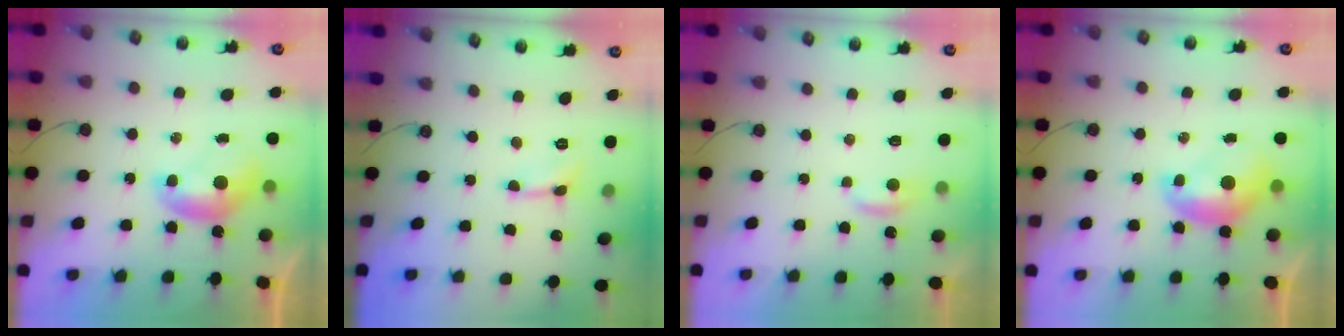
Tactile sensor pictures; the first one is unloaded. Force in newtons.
{"total": 1.7, "press": 1.7, "slide": 0.5}
{"total": 2.0, "press": 1.9, "slide": 0.4}
{"total": 1.6, "press": 1.6, "slide": 0.3}